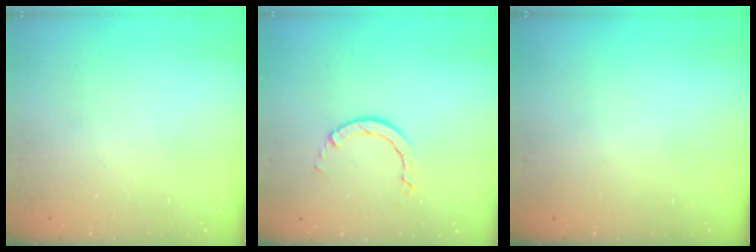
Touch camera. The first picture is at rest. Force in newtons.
{"total": 2.8, "press": 2.8, "slide": 0.2}
{"total": 0.0}